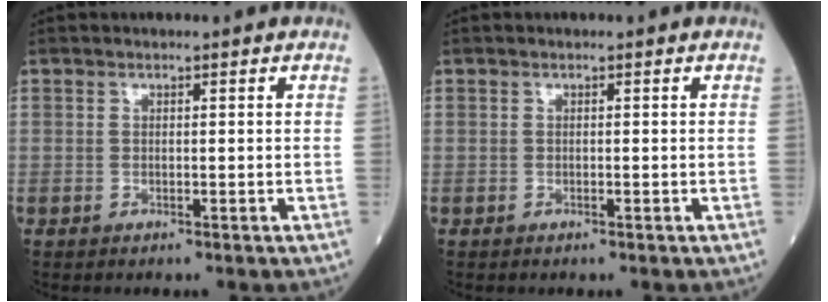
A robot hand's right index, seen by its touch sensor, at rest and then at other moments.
{"total": 0.0}